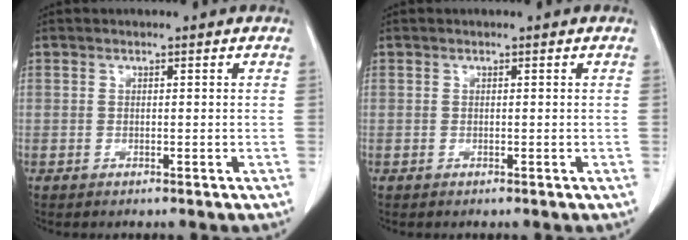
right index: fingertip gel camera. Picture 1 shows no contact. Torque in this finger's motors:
{"motor_torque": [0.00, 0.00, 0.00, 0.00]}